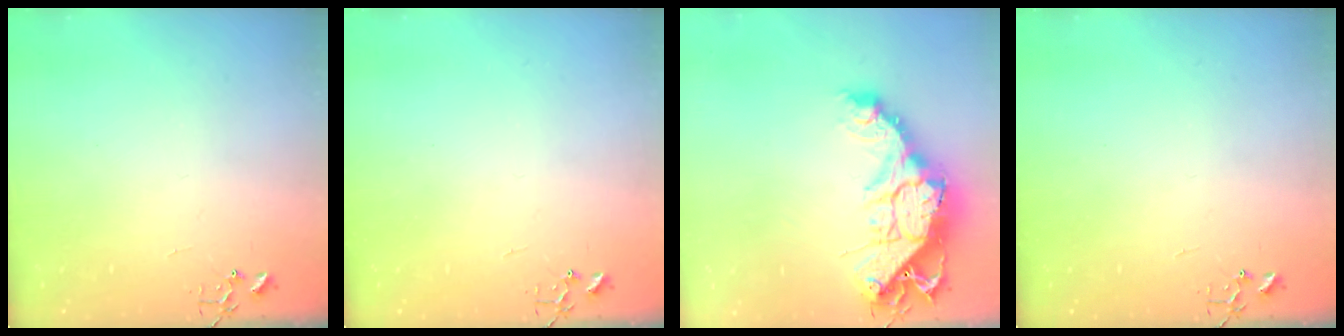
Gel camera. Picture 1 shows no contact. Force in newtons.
{"total": 0.0}
{"total": 18.5, "press": 18.4, "slide": 2.0}
{"total": 0.0}